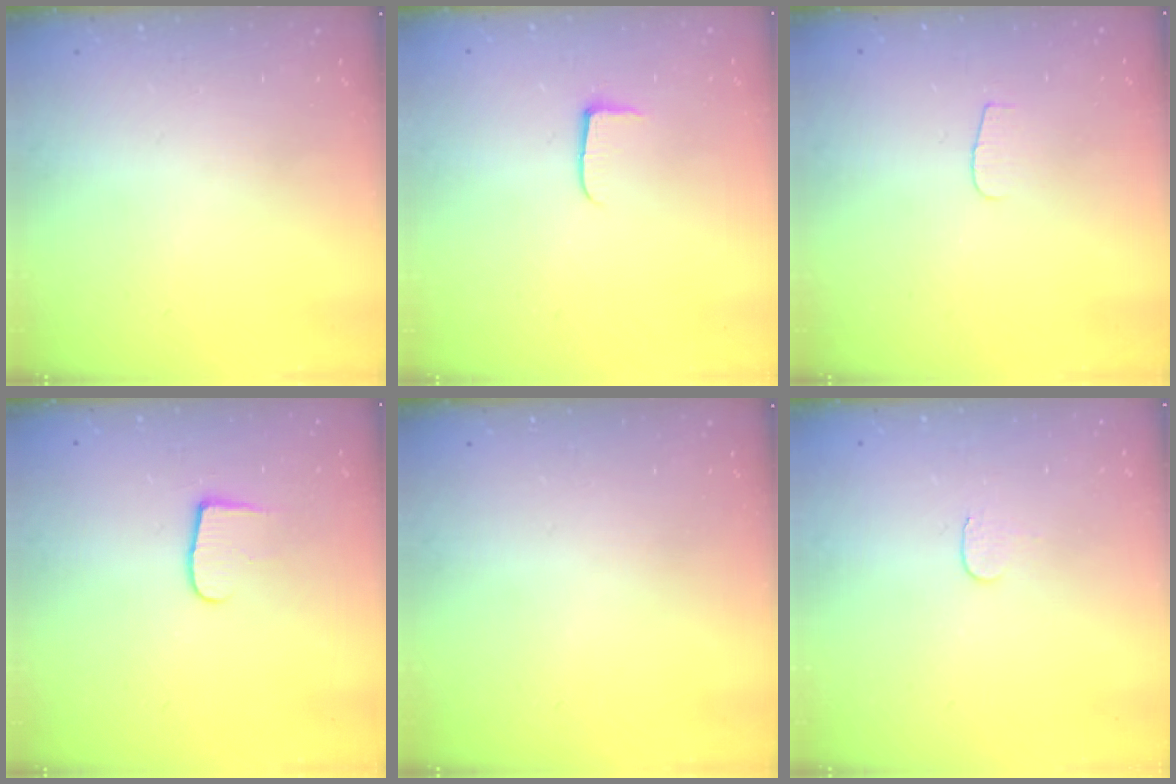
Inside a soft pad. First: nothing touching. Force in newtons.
{"total": 5.0, "press": 5.0, "slide": 0.5}
{"total": 3.4, "press": 3.4, "slide": 0.4}
{"total": 6.6, "press": 6.6, "slide": 0.6}
{"total": 0.0}
{"total": 3.7, "press": 3.7, "slide": 0.4}